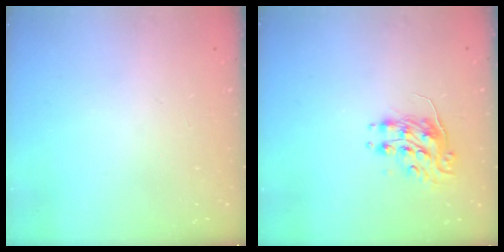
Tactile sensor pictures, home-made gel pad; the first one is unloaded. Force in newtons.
{"total": 8.2, "press": 8.2, "slide": 0.1}